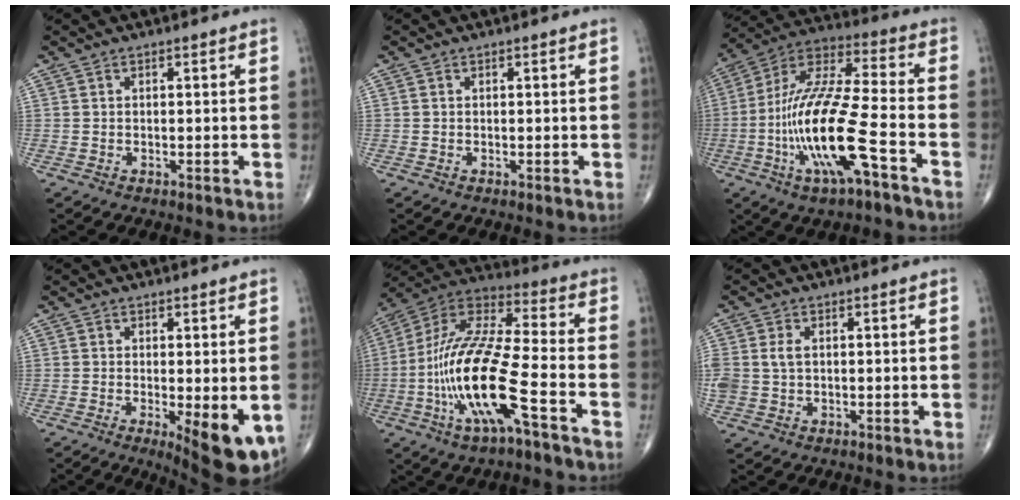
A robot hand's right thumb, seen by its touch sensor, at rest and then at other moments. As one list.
[{"total": 0.0}, {"total": 19.7, "force": [-6.7, 4.2, 18.0], "torque": [-0.377, 0.033, -0.122]}, {"total": 9.8, "force": [-2.8, 3.0, 8.9], "torque": [-0.110, -0.020, -0.033]}, {"total": 19.8, "force": [-6.8, 4.4, 18.1], "torque": [-0.384, 0.034, -0.127]}, {"total": 4.0, "force": [0.4, 2.8, 2.8], "torque": [-0.070, 0.009, 0.012]}]